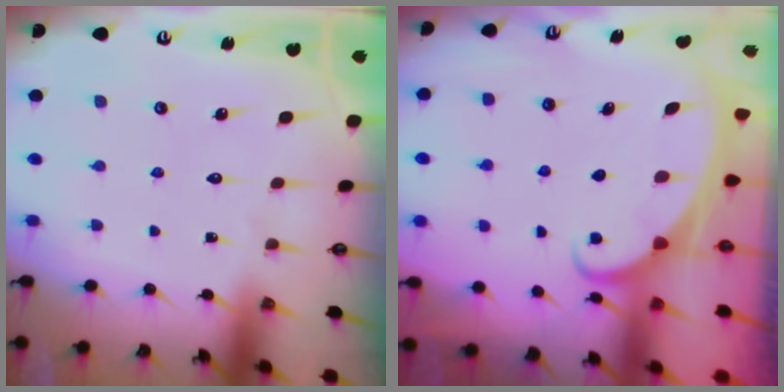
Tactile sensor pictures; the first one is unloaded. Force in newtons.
{"total": 2.4, "press": 2.4, "slide": 0.3}